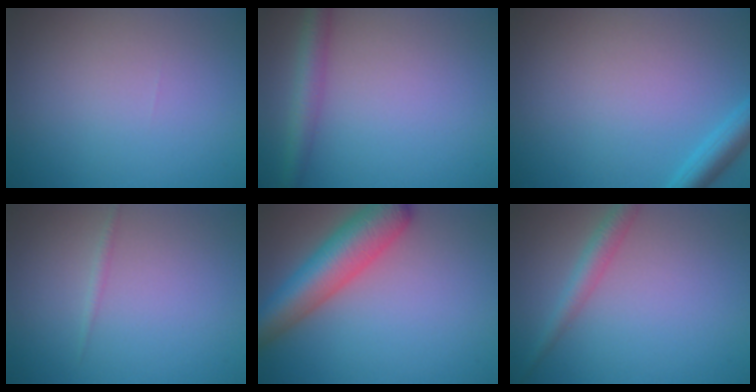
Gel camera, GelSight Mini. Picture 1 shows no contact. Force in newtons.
{"total": 3.0, "press": 3.0, "slide": 0.1}
{"total": 2.4, "press": 2.4, "slide": 0.2}
{"total": 0.6, "press": 0.6, "slide": 0.0}
{"total": 6.8, "press": 6.8, "slide": 0.3}
{"total": 2.2, "press": 2.2, "slide": 0.1}